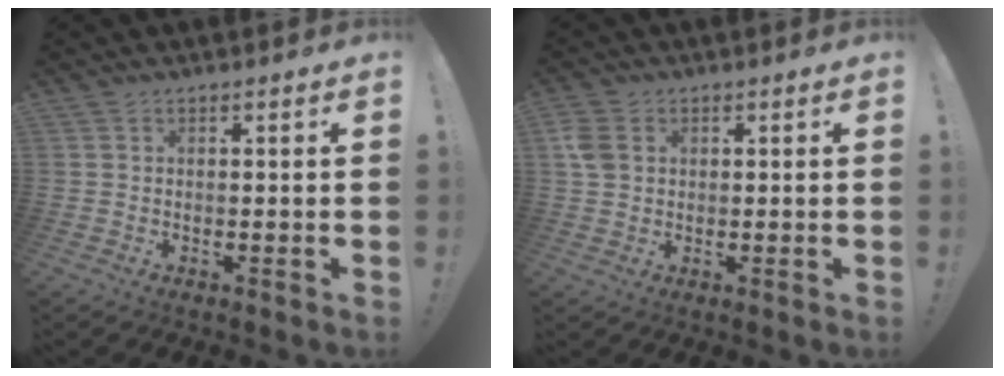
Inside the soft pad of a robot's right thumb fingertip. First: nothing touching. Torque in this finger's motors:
{"motor_torque": [0.04, 0.04, 0.00, 0.05, 0.09]}